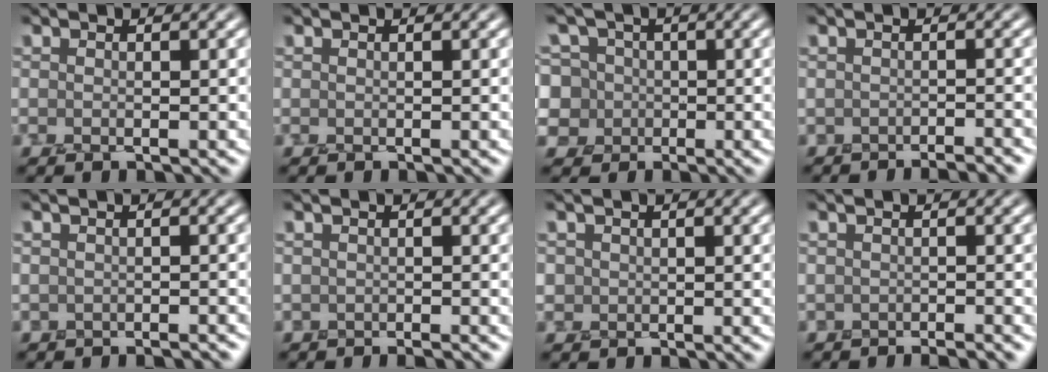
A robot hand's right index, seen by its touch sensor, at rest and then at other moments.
{"total": 0.0}
{"total": 7.9, "force": [1.8, 7.4, 2.0], "torque": [-0.042, 0.048, -0.001]}
{"total": 2.0, "force": [-2.0, 0.0, 0.4], "torque": [0.012, 0.014, -0.026]}
{"total": 1.1, "force": [-1.0, -0.1, -0.4], "torque": [0.021, 0.007, -0.007]}
{"total": 0.6, "force": [-0.5, -0.1, -0.1], "torque": [0.019, 0.004, -0.003]}
{"total": 1.2, "force": [0.1, 1.0, -0.5], "torque": [0.015, 0.001, 0.005]}
{"total": 0.9, "force": [-0.9, -0.2, 0.0], "torque": [0.018, 0.004, -0.011]}